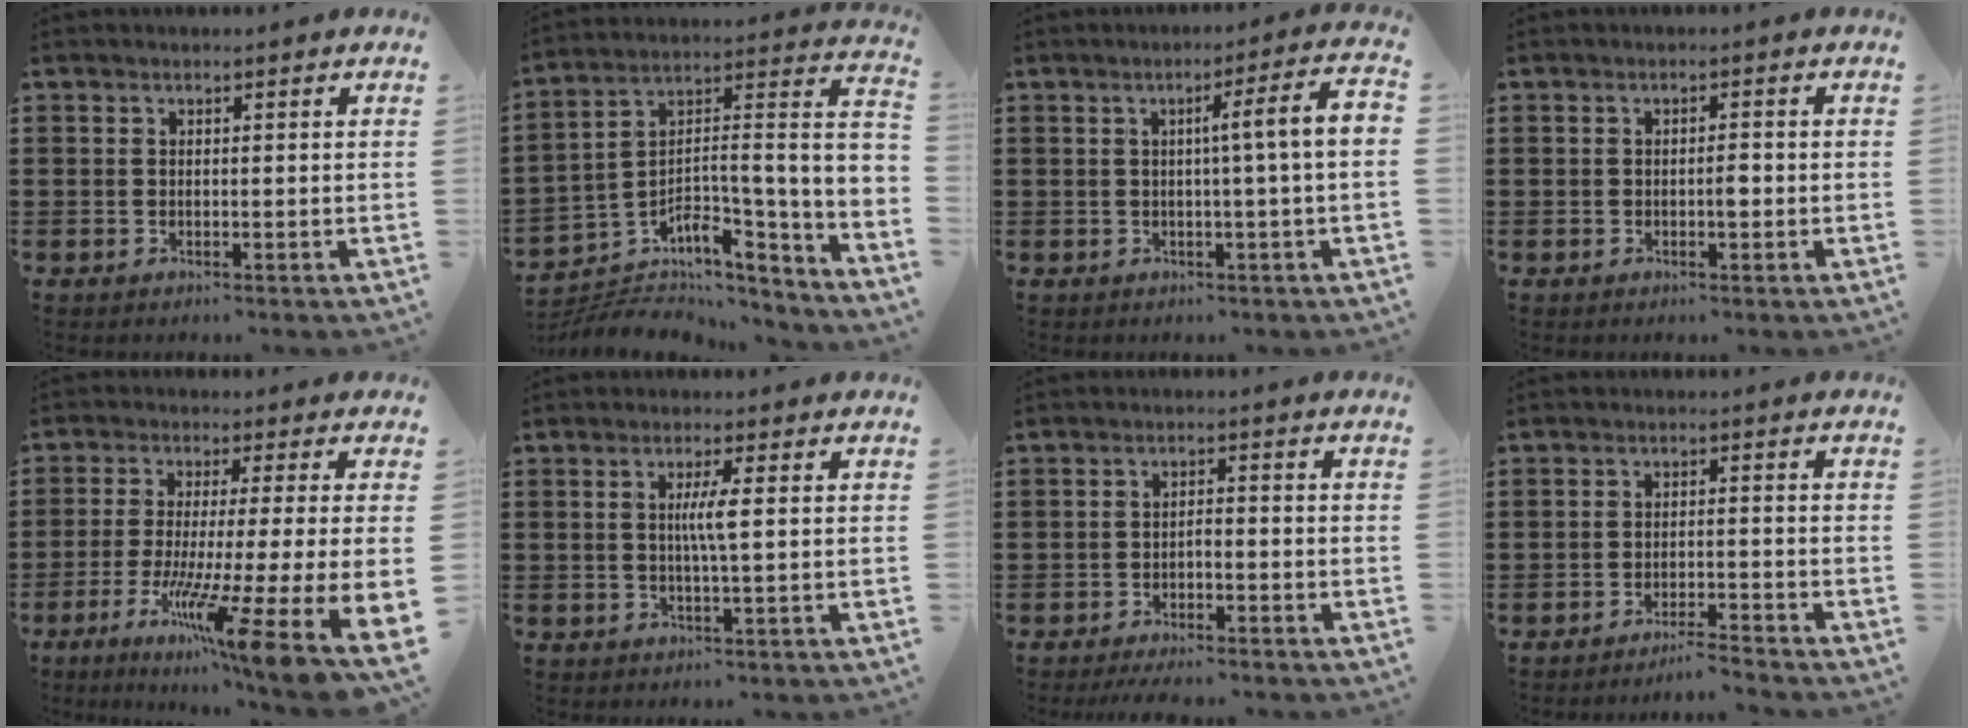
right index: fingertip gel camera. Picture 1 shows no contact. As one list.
[{"total": 6.2, "force": [-2.6, 2.1, 5.3], "torque": [-0.110, -0.035, -0.057]}, {"total": 6.1, "force": [0.2, -0.5, 6.1], "torque": [-0.103, -0.010, -0.004]}, {"total": 1.6, "force": [-0.4, 0.4, 1.5], "torque": [-0.028, 0.000, -0.008]}, {"total": 9.7, "force": [-3.9, -0.3, 8.8], "torque": [-0.165, -0.038, -0.077]}, {"total": 3.5, "force": [0.3, -0.1, 3.5], "torque": [-0.066, -0.004, 0.001]}, {"total": 2.2, "force": [-2.0, 0.1, 0.8], "torque": [-0.019, -0.001, -0.041]}, {"total": 3.0, "force": [-2.9, -0.4, 0.5], "torque": [-0.014, -0.001, -0.062]}]